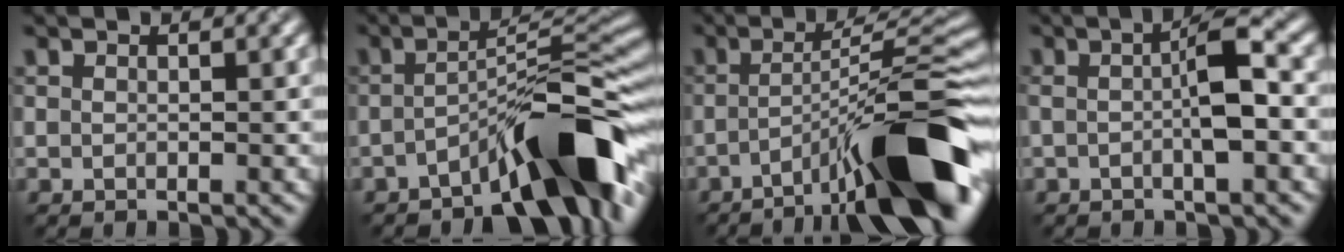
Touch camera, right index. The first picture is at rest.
{"total": 9.8, "force": [-6.0, 1.9, 7.4], "torque": [-0.101, 0.026, -0.089]}
{"total": 13.0, "force": [-6.5, 2.2, 11.1], "torque": [-0.161, 0.019, -0.086]}
{"total": 3.3, "force": [-0.4, 0.3, 3.2], "torque": [-0.059, 0.015, -0.001]}